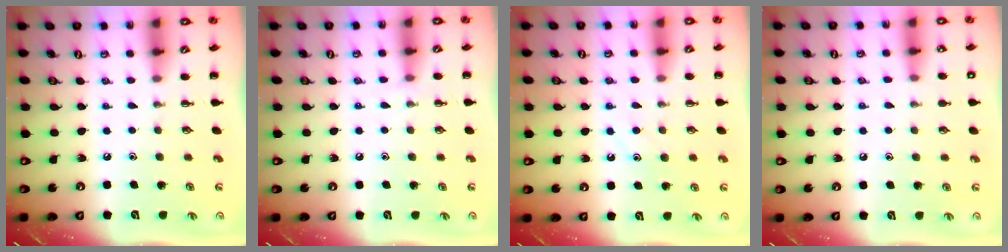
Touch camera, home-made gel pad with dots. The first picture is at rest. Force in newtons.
{"total": 6.1, "press": 5.8, "slide": 2.0}
{"total": 8.4, "press": 8.3, "slide": 0.9}
{"total": 7.0, "press": 6.7, "slide": 2.0}